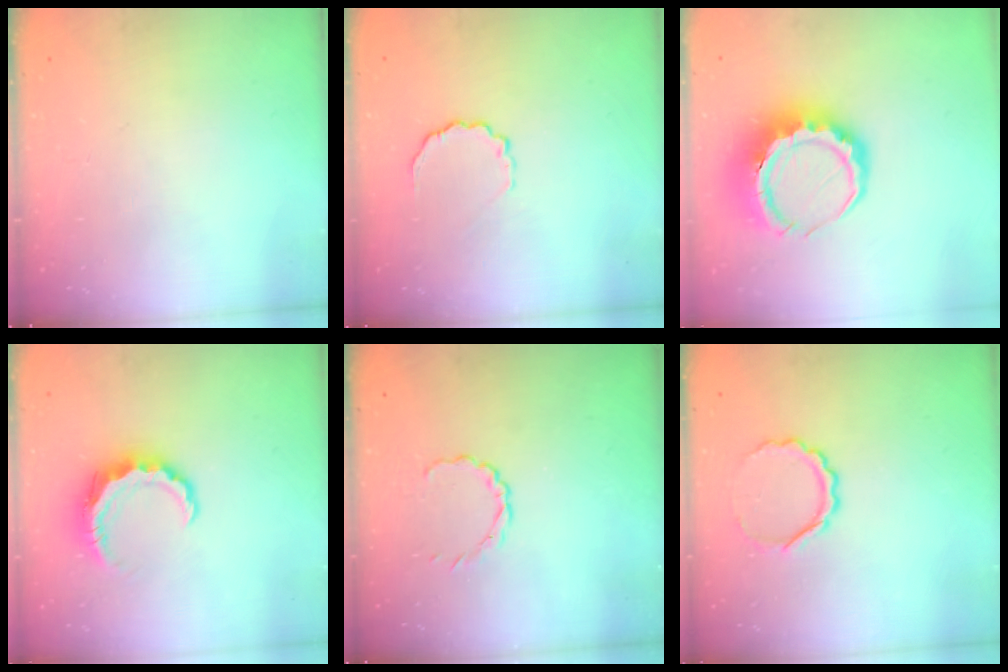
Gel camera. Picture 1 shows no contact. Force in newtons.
{"total": 5.6, "press": 5.5, "slide": 1.1}
{"total": 12.5, "press": 12.3, "slide": 2.2}
{"total": 8.0, "press": 8.0, "slide": 0.9}
{"total": 2.8, "press": 2.7, "slide": 0.9}
{"total": 6.6, "press": 6.5, "slide": 0.8}